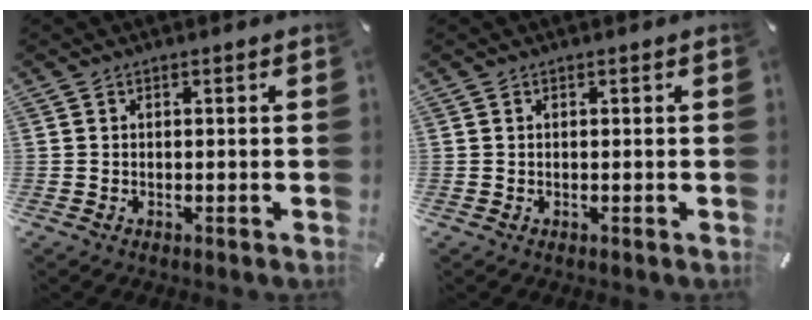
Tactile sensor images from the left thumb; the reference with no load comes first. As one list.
[{"total": 0.0}]